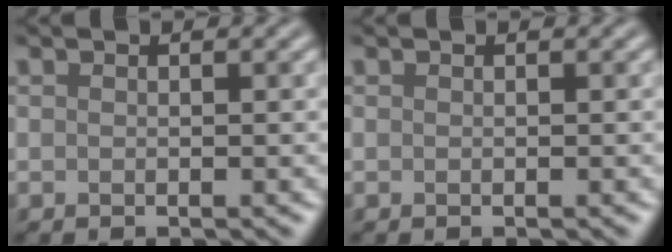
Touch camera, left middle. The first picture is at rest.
{"total": 0.0}